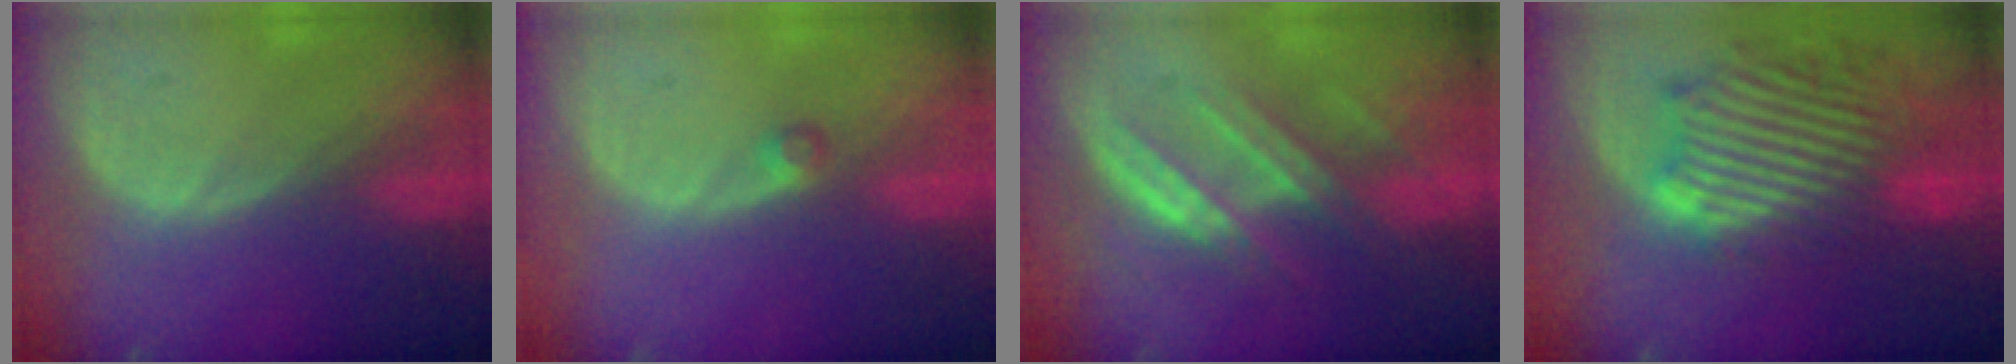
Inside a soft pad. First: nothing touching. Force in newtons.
{"total": 1.5, "press": 1.2, "slide": 0.8}
{"total": 7.2, "press": 7.0, "slide": 1.7}
{"total": 13.3, "press": 11.7, "slide": 6.3}